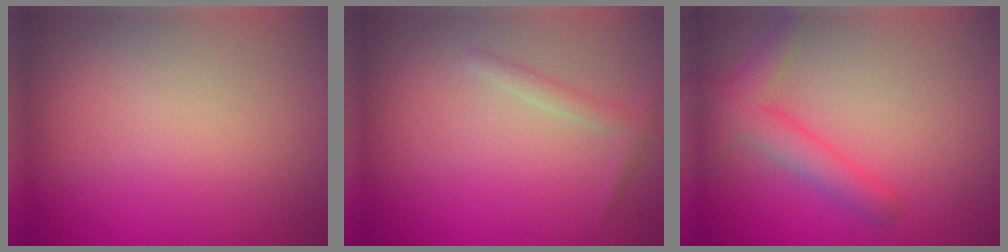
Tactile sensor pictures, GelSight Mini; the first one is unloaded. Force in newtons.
{"total": 1.3, "press": 1.3, "slide": 0.0}
{"total": 3.2, "press": 3.2, "slide": 0.2}